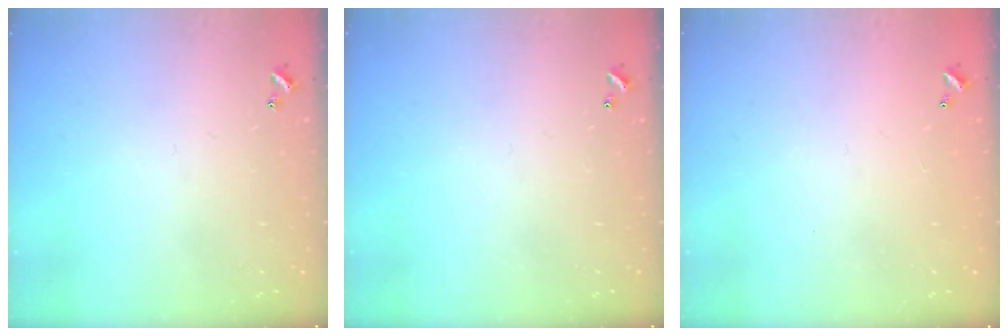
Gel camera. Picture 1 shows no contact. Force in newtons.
{"total": 0.0}
{"total": 3.0, "press": 3.0, "slide": 0.1}